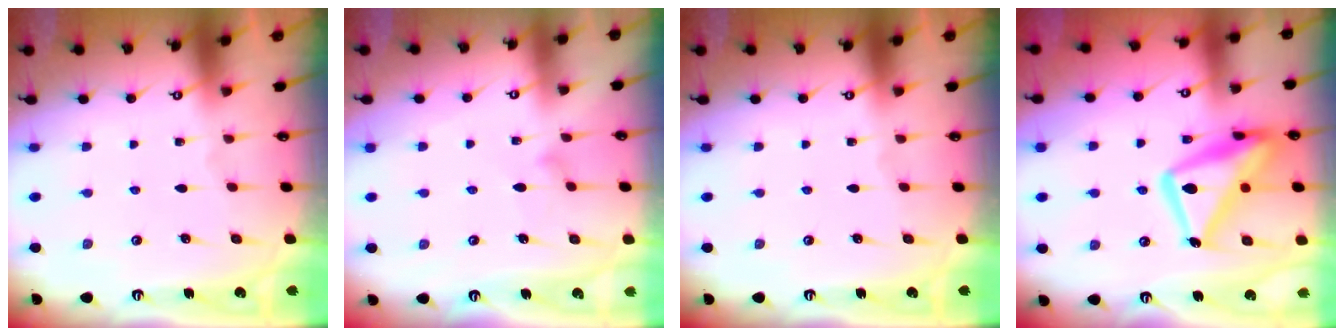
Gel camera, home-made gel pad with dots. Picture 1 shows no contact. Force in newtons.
{"total": 8.0, "press": 8.0, "slide": 0.3}
{"total": 0.0}
{"total": 19.2, "press": 19.2, "slide": 1.8}